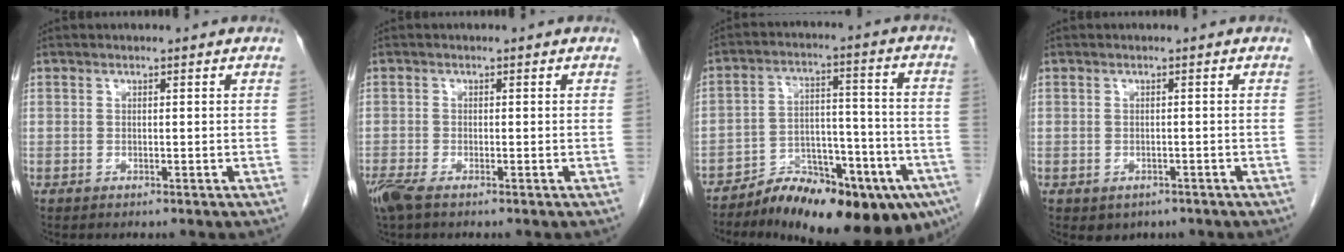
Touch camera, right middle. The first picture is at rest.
{"total": 3.1, "force": [-2.2, 0.8, 2.1], "torque": [-0.051, -0.010, -0.042]}
{"total": 20.2, "force": [-14.5, 6.0, 12.7], "torque": [-0.125, 0.028, -0.215]}
{"total": 2.4, "force": [-1.5, 1.7, 0.8], "torque": [-0.011, 0.000, -0.011]}